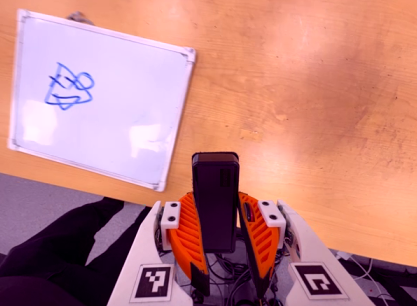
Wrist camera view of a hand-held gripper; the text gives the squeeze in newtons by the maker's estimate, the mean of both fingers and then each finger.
{"total": 7.0, "left": 5.3, "right": 8.6}